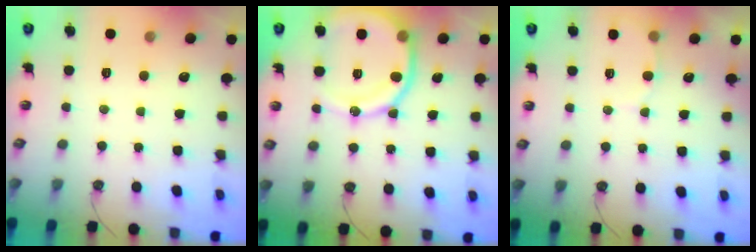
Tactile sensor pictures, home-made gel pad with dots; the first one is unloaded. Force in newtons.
{"total": 16.1, "press": 16.0, "slide": 1.7}
{"total": 5.0, "press": 5.0, "slide": 0.5}